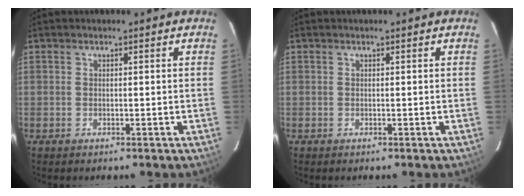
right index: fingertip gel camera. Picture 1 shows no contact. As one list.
[{"total": 0.0}]